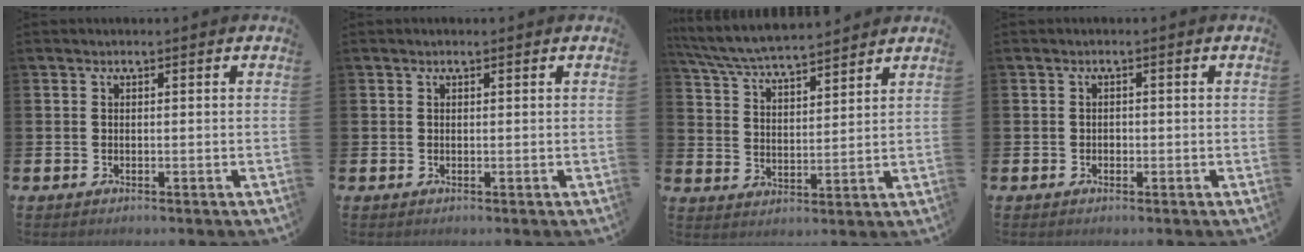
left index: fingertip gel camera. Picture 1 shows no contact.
{"total": 0.0}
{"total": 6.5, "force": [6.3, 0.5, 1.4], "torque": [-0.054, -0.035, 0.114]}
{"total": 0.7, "force": [-0.2, 0.7, 0.2], "torque": [0.000, 0.002, -0.006]}